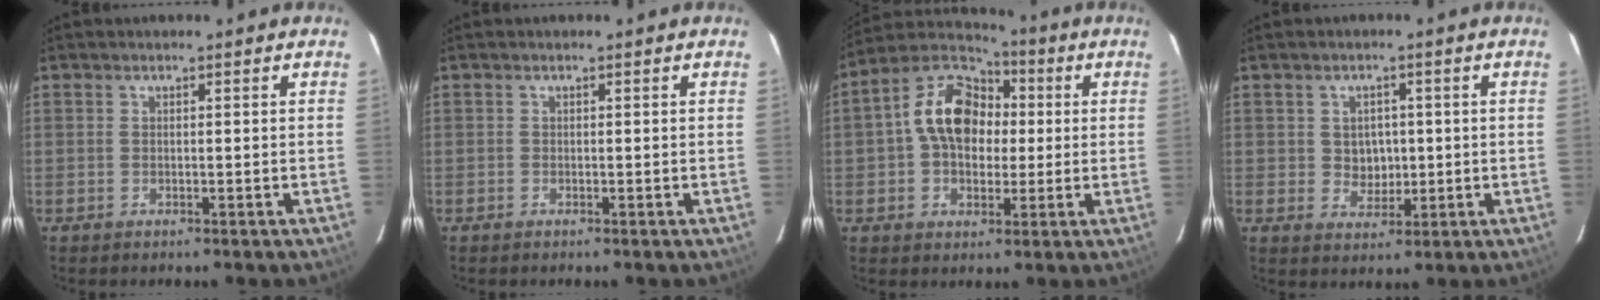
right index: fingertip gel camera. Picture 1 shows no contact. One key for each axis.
{"total": 0.0}
{"total": 13.6, "fx": 1.0, "fy": 9.9, "fz": 9.2, "tx": -0.180, "ty": 0.036, "tz": 0.013}
{"total": 4.3, "fx": 0.2, "fy": 3.9, "fz": 1.9, "tx": -0.030, "ty": 0.005, "tz": 0.011}